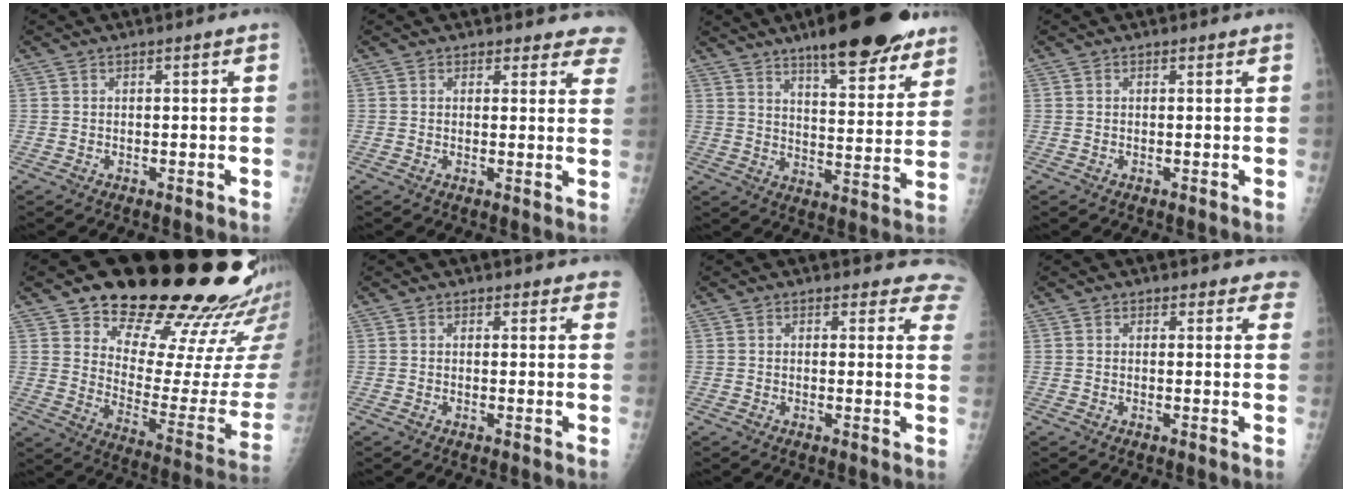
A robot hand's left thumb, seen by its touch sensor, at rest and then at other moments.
{"total": 7.6, "force": [6.9, 3.1, 0.1], "torque": [0.061, -0.028, 0.042]}
{"total": 19.5, "force": [13.9, 5.4, 12.6], "torque": [-0.138, -0.064, 0.203]}
{"total": 0.0}
{"total": 24.4, "force": [21.2, 7.3, 9.6], "torque": [-0.085, -0.165, 0.293]}
{"total": 3.9, "force": [3.6, 1.6, 0.2], "torque": [0.036, -0.016, 0.021]}
{"total": 9.2, "force": [8.3, 3.6, 1.1], "torque": [0.044, -0.041, 0.053]}
{"total": 4.9, "force": [4.4, 2.2, 0.0], "torque": [0.048, -0.017, 0.024]}